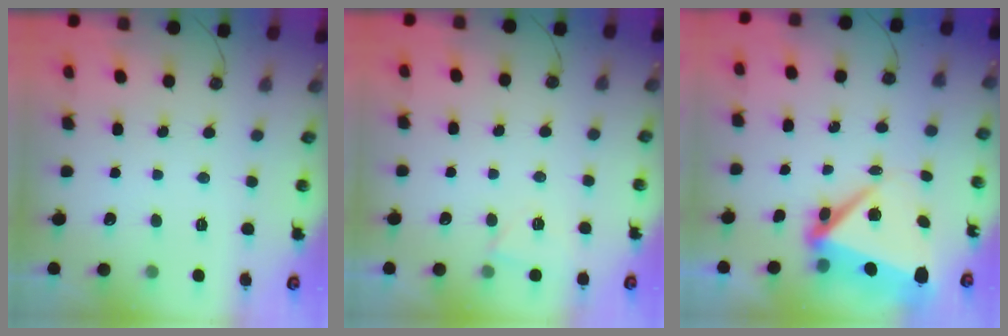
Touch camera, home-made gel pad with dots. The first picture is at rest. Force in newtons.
{"total": 3.3, "press": 3.3, "slide": 0.5}
{"total": 8.5, "press": 8.2, "slide": 2.0}